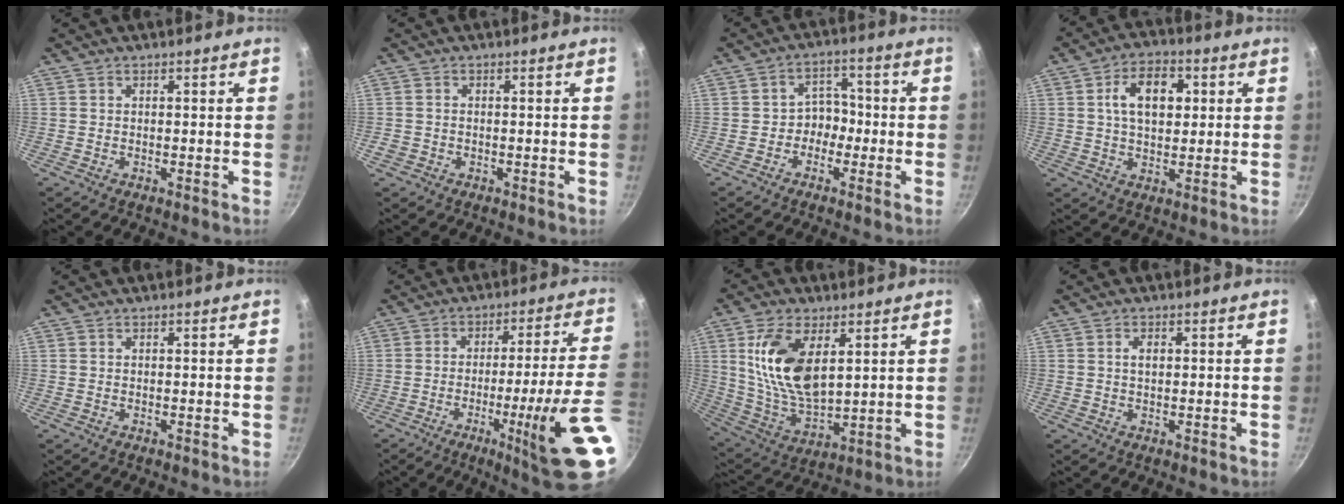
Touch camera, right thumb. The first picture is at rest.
{"total": 1.3, "force": [-0.6, 1.0, 0.5], "torque": [-0.013, 0.004, -0.008]}
{"total": 4.9, "force": [-1.6, 4.0, 2.3], "torque": [0.012, 0.027, -0.033]}
{"total": 10.2, "force": [2.3, 6.4, 7.6], "torque": [-0.104, 0.006, 0.031]}
{"total": 0.0}
{"total": 19.0, "force": [-5.9, 1.2, 18.0], "torque": [-0.239, 0.019, -0.075]}
{"total": 15.7, "force": [4.7, 8.1, 12.6], "torque": [-0.231, -0.027, 0.101]}
{"total": 1.9, "force": [0.4, 1.1, 1.5], "torque": [-0.022, 0.004, 0.007]}